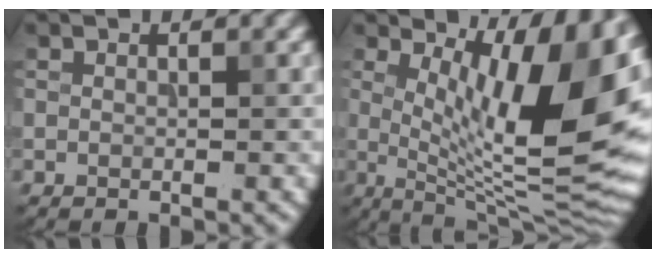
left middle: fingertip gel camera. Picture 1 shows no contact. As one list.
[{"total": 13.8, "force": [2.9, 4.6, 12.7], "torque": [-0.166, -0.014, 0.051]}]